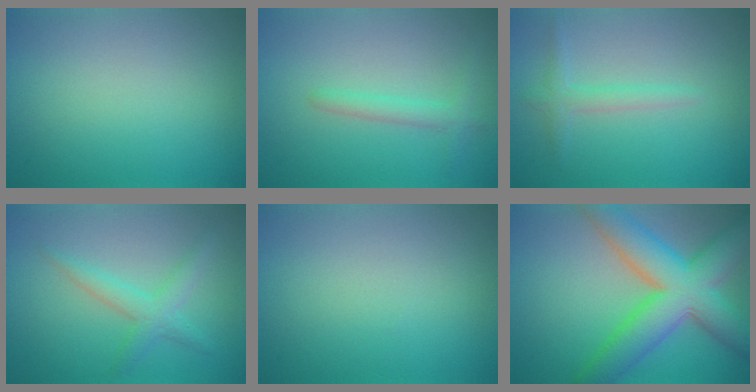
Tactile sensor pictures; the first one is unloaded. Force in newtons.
{"total": 2.0, "press": 1.9, "slide": 0.2}
{"total": 1.8, "press": 1.8, "slide": 0.1}
{"total": 2.5, "press": 2.5, "slide": 0.1}
{"total": 0.0}
{"total": 9.9, "press": 9.9, "slide": 0.4}